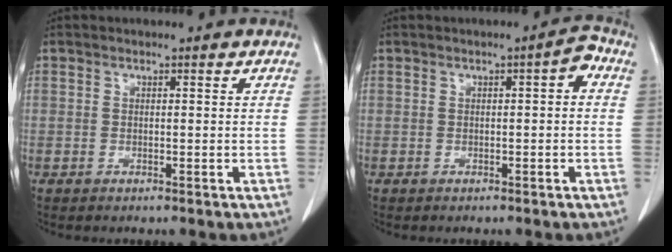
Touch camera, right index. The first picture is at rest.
{"total": 2.8, "force": [0.5, 0.6, 2.7], "torque": [-0.036, 0.011, 0.004]}